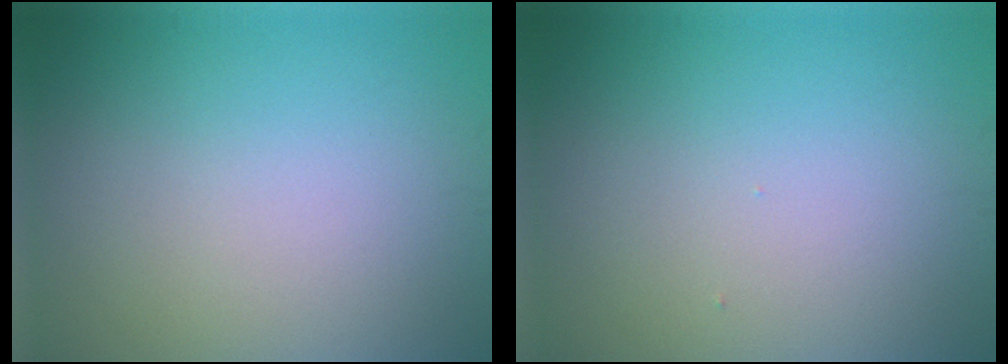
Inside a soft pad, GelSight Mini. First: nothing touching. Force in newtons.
{"total": 0.0}